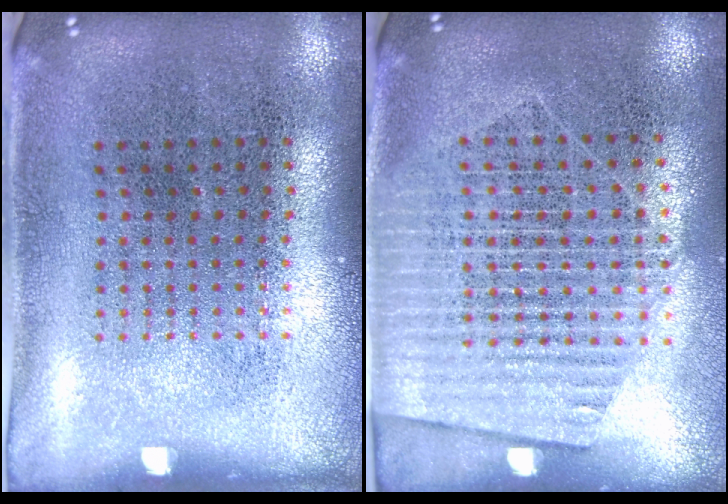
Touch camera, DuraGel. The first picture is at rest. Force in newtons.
{"total": 1.6, "press": 1.4, "slide": 0.8}